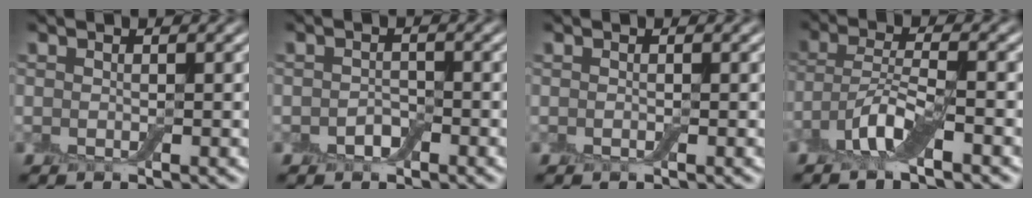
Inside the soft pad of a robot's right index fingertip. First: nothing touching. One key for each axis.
{"total": 1.4, "fx": -0.7, "fy": 0.9, "fz": 0.8, "tx": -0.015, "ty": 0.001, "tz": -0.014}
{"total": 0.0}
{"total": 4.1, "fx": -2.5, "fy": 0.9, "fz": 3.2, "tx": -0.065, "ty": 0.004, "tz": -0.057}